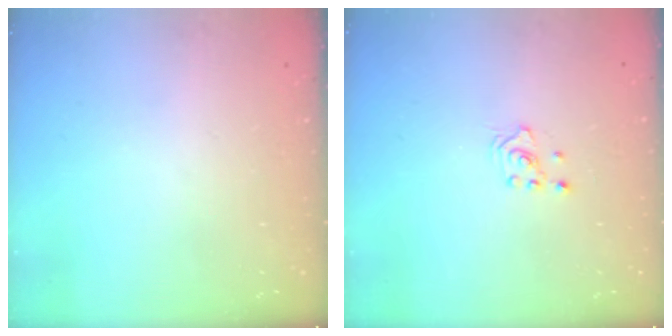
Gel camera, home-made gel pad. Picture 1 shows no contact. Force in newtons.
{"total": 2.0, "press": 2.0, "slide": 0.2}